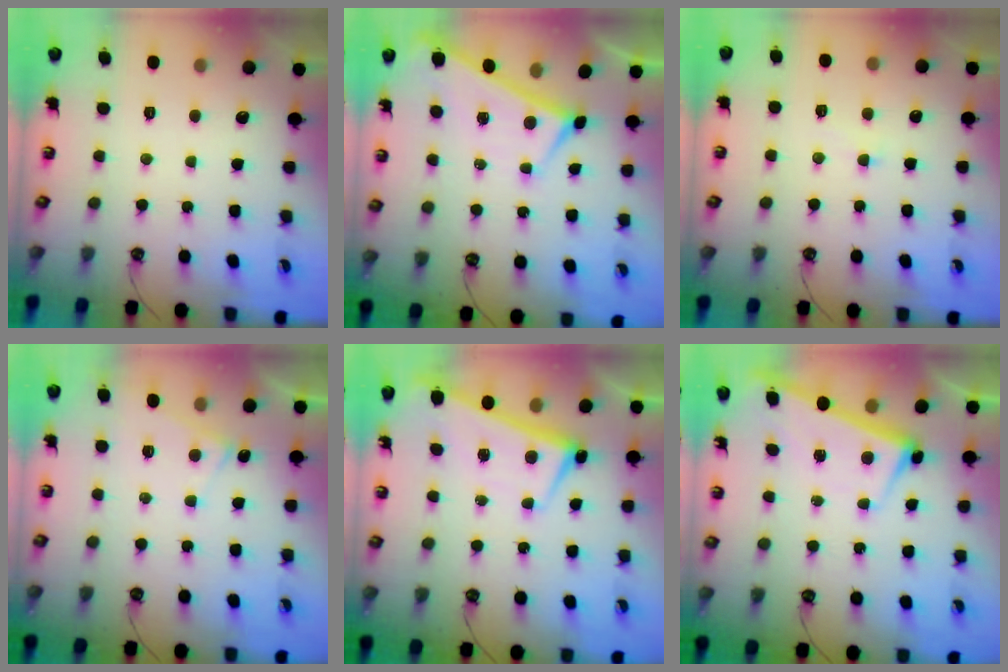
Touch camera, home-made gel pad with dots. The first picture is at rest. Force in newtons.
{"total": 0.0}
{"total": 2.4, "press": 2.4, "slide": 0.6}
{"total": 5.5, "press": 5.5, "slide": 0.2}
{"total": 1.2, "press": 0.8, "slide": 0.9}
{"total": 2.9, "press": 2.9, "slide": 0.4}